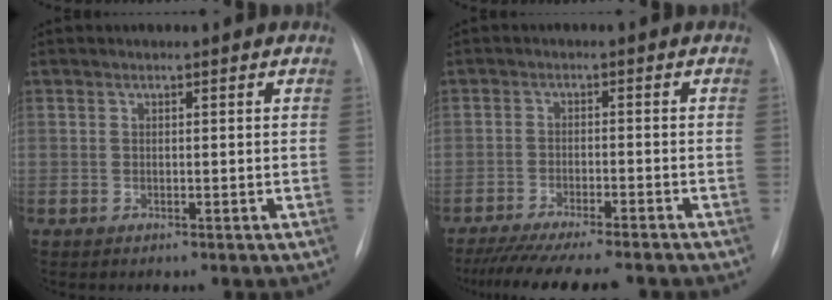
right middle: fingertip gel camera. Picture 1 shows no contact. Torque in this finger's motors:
{"motor_torque": [1.08, -1.06, 0.39, 0.05]}